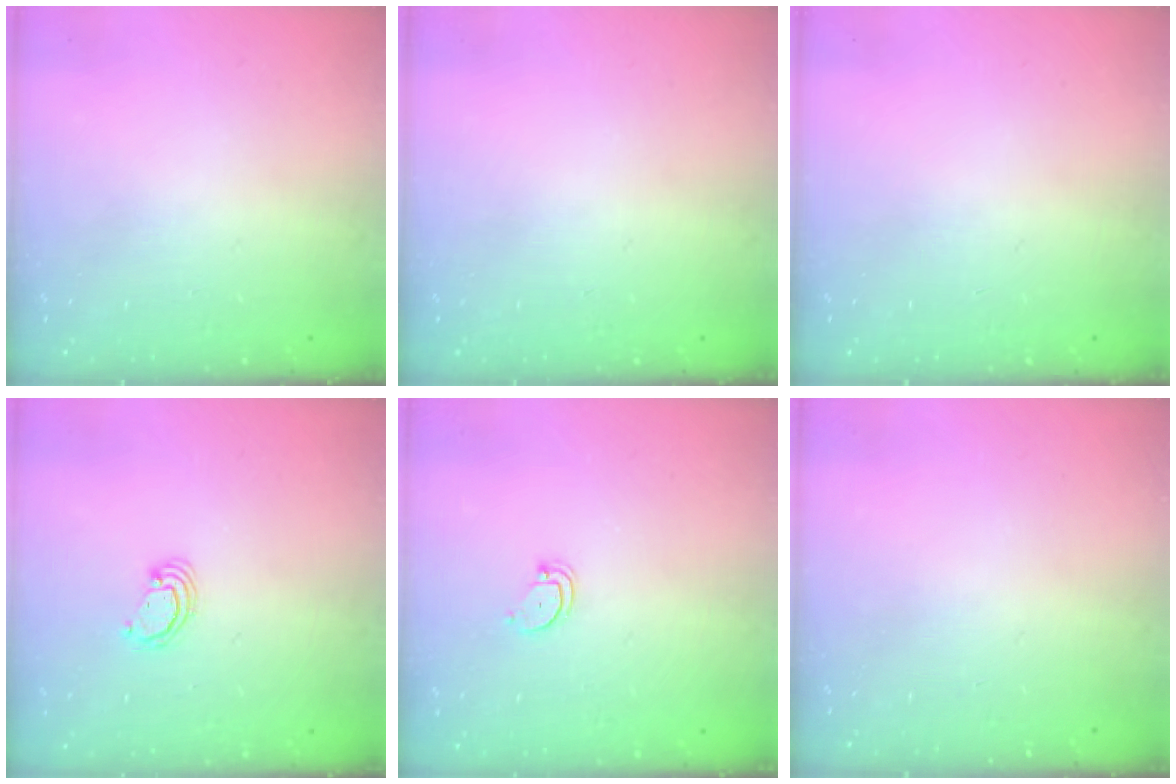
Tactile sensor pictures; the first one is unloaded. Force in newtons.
{"total": 0.0}
{"total": 0.0}
{"total": 2.5, "press": 2.5, "slide": 0.2}
{"total": 2.4, "press": 2.4, "slide": 0.2}
{"total": 0.0}